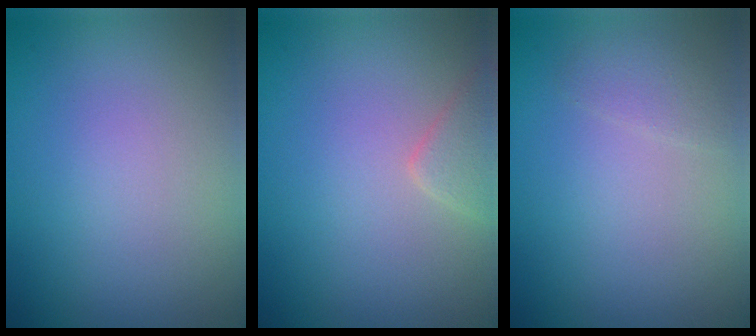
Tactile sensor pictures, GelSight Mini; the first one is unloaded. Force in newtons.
{"total": 1.9, "press": 1.9, "slide": 0.1}
{"total": 1.3, "press": 1.3, "slide": 0.1}